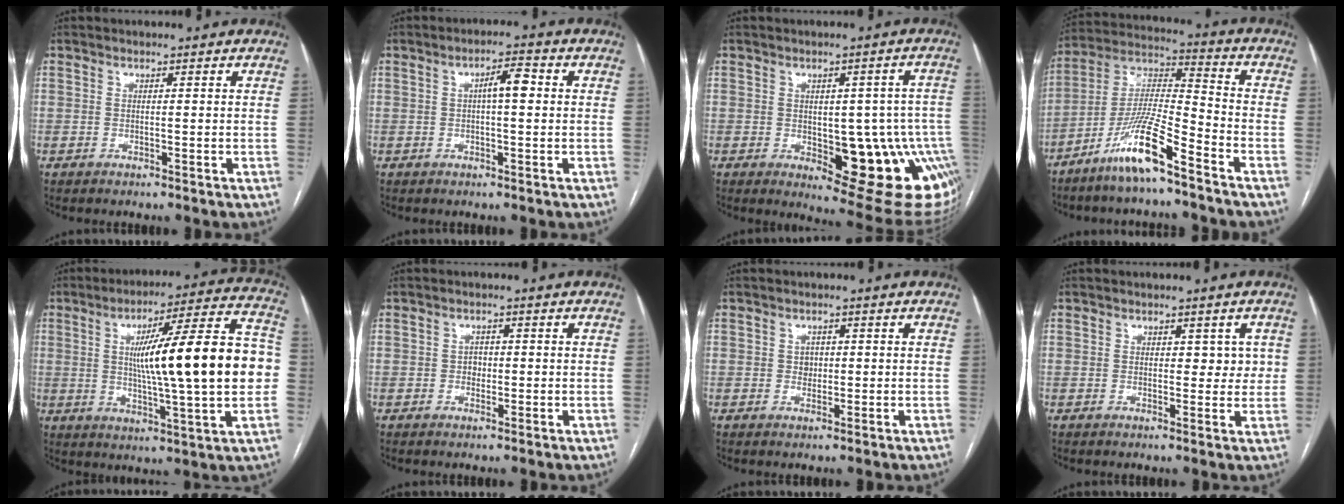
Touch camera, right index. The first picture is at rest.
{"total": 4.0, "force": [0.5, 0.9, 3.8], "torque": [-0.061, 0.013, 0.005]}
{"total": 17.1, "force": [-4.1, 6.3, 15.3], "torque": [-0.111, 0.017, -0.028]}
{"total": 12.1, "force": [-8.0, 0.5, 9.0], "torque": [-0.181, -0.009, -0.159]}
{"total": 21.6, "force": [0.7, 1.4, 21.5], "torque": [-0.305, 0.023, 0.006]}
{"total": 1.5, "force": [-0.2, 1.2, 0.8], "torque": [-0.009, 0.005, -0.003]}
{"total": 1.6, "force": [0.2, 1.4, 0.8], "torque": [-0.010, 0.001, 0.003]}
{"total": 2.9, "force": [0.9, 1.8, 2.0], "torque": [-0.015, 0.002, 0.010]}